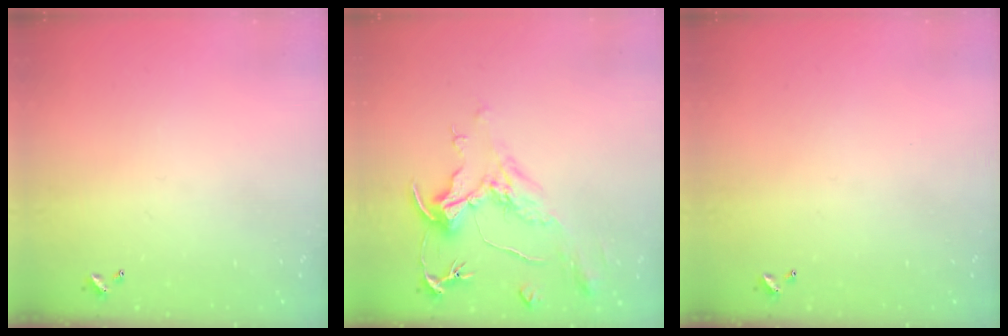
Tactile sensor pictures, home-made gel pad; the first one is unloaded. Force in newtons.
{"total": 2.1, "press": 1.7, "slide": 1.3}
{"total": 0.0}